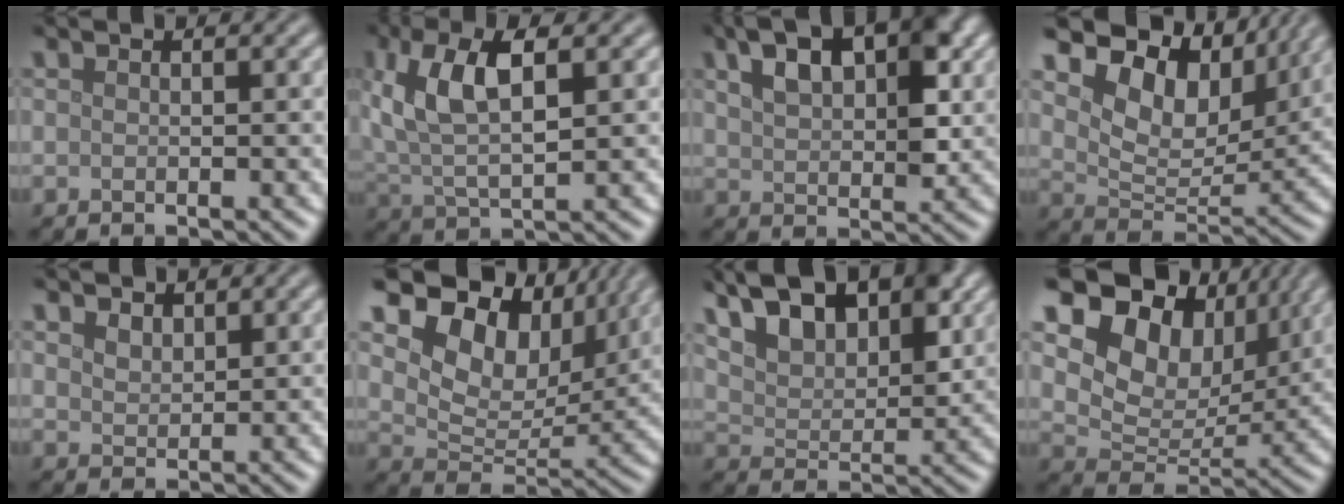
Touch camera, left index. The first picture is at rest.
{"total": 7.8, "force": [2.4, 3.4, 6.5], "torque": [-0.135, 0.013, 0.039]}
{"total": 8.7, "force": [3.5, 4.4, 6.6], "torque": [-0.108, 0.018, 0.054]}
{"total": 10.6, "force": [6.5, 5.9, 5.9], "torque": [-0.111, -0.003, 0.113]}
{"total": 1.9, "force": [1.4, 1.1, 0.6], "torque": [-0.019, -0.001, 0.028]}
{"total": 11.9, "force": [6.9, 7.1, 6.5], "torque": [-0.122, 0.005, 0.120]}
{"total": 11.2, "force": [6.6, 5.9, 6.8], "torque": [-0.124, 0.028, 0.097]}
{"total": 13.3, "force": [7.4, 8.5, 7.2], "torque": [-0.142, 0.023, 0.129]}